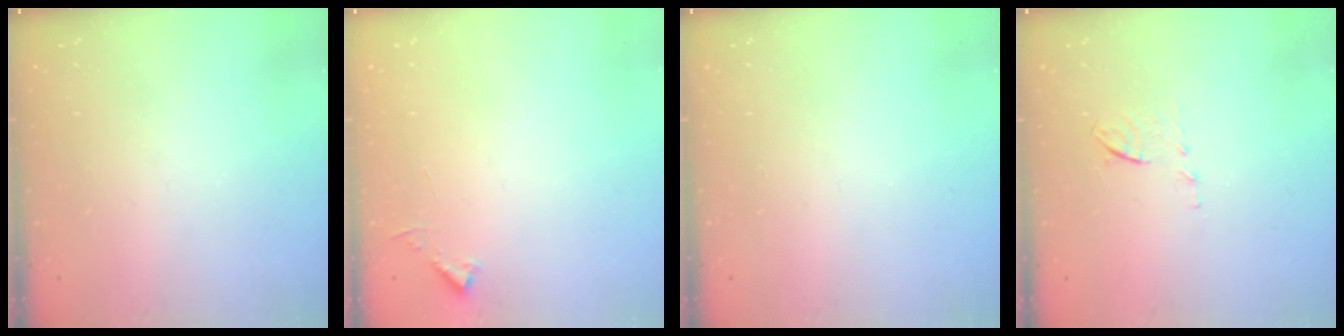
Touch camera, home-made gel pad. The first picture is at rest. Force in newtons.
{"total": 4.0, "press": 4.0, "slide": 0.4}
{"total": 0.0}
{"total": 6.2, "press": 6.1, "slide": 1.0}